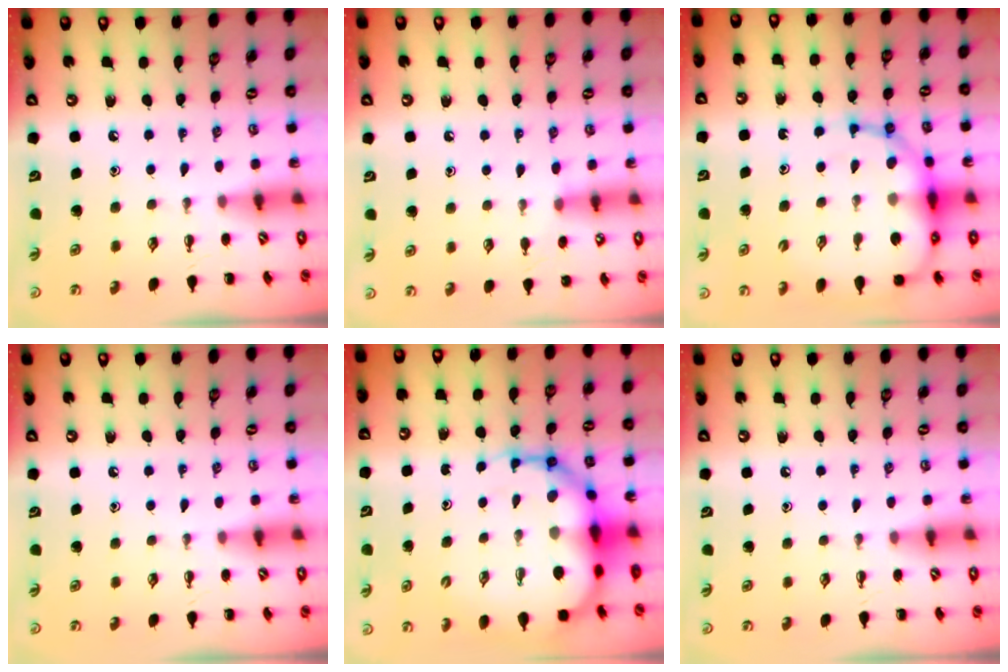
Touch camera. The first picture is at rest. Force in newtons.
{"total": 7.7, "press": 7.3, "slide": 2.4}
{"total": 13.6, "press": 13.2, "slide": 3.2}
{"total": 0.0}
{"total": 16.7, "press": 16.0, "slide": 4.7}
{"total": 0.0}